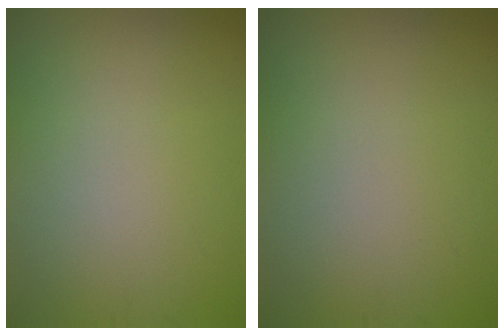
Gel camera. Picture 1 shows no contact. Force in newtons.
{"total": 0.0}